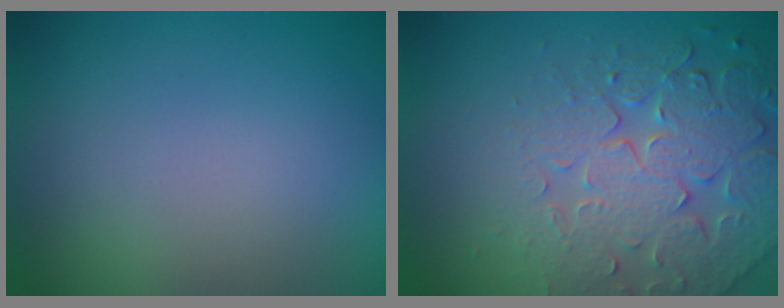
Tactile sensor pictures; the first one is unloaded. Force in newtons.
{"total": 5.8, "press": 5.2, "slide": 2.7}